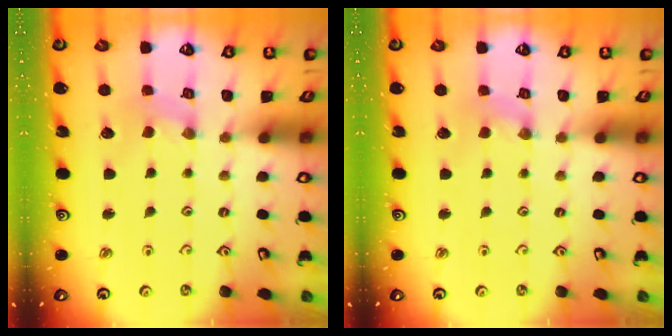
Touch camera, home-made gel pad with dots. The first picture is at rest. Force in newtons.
{"total": 1.5, "press": 1.5, "slide": 0.3}